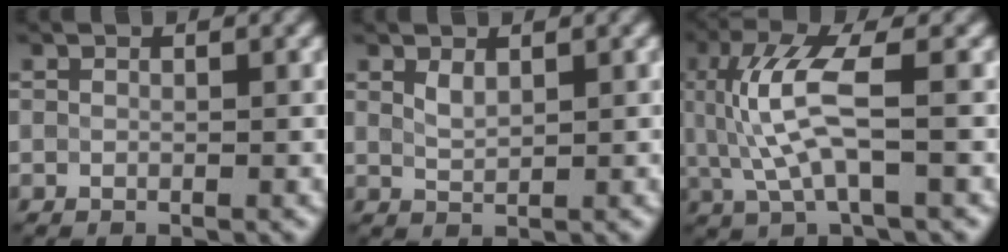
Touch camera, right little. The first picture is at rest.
{"total": 1.3, "force": [0.9, 0.5, 0.9], "torque": [-0.023, 0.001, 0.022]}
{"total": 6.3, "force": [0.6, 1.8, 6.0], "torque": [-0.145, -0.002, 0.015]}